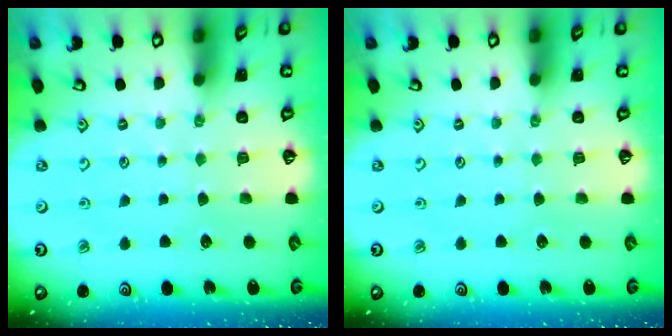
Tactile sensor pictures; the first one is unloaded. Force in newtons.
{"total": 0.0}